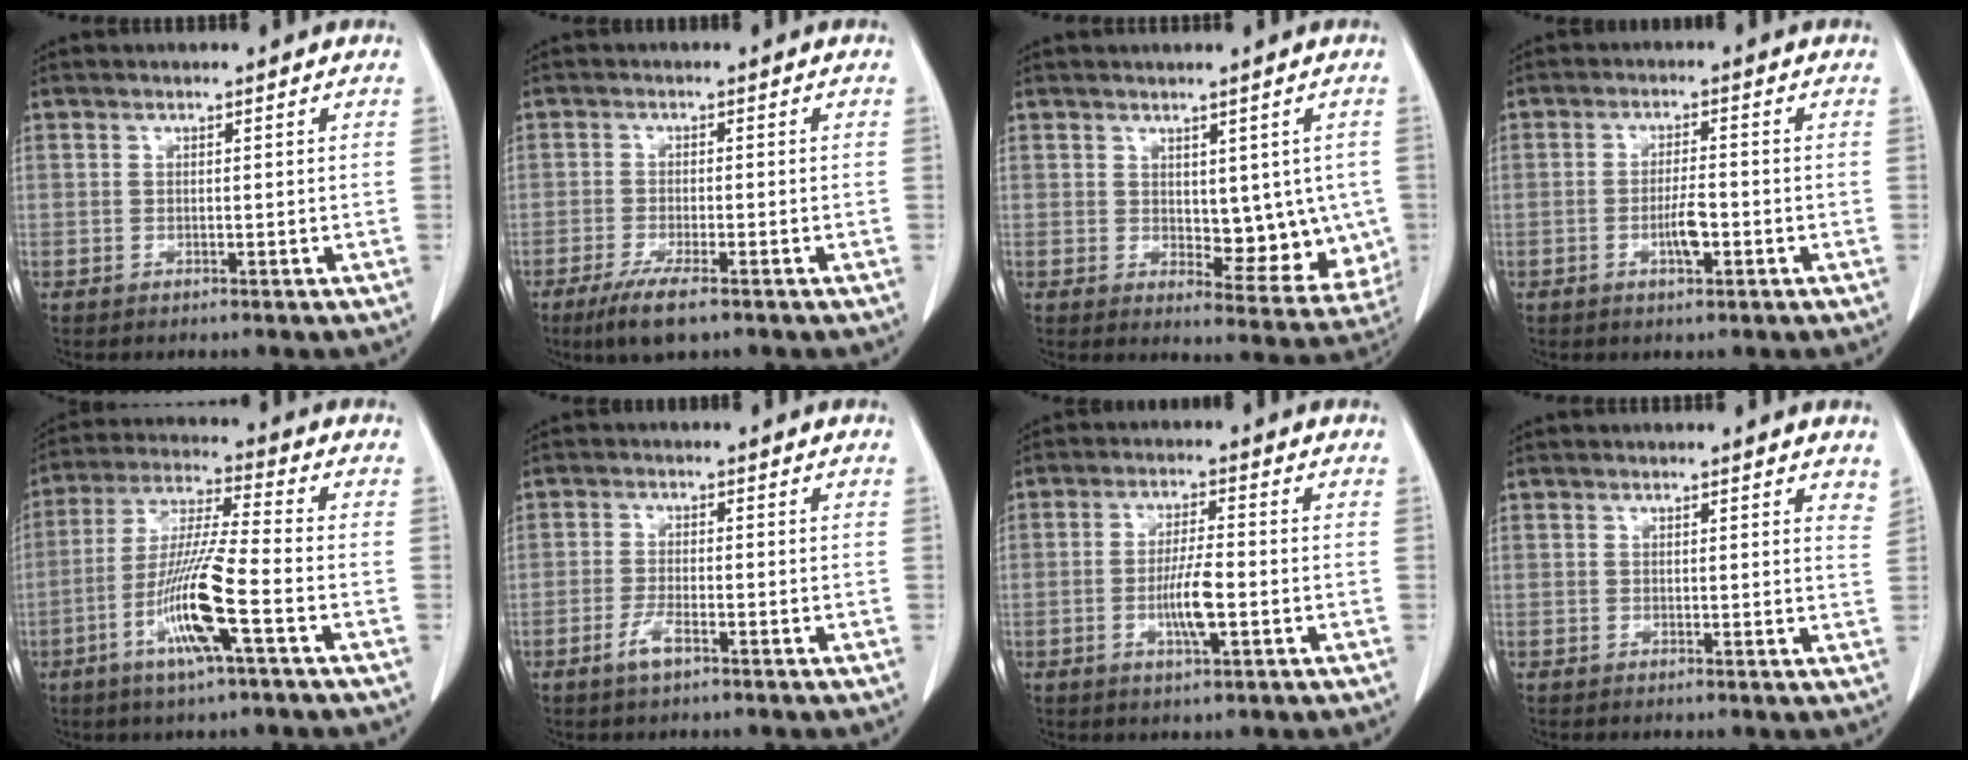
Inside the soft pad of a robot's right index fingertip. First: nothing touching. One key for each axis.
{"total": 5.9, "fx": -3.9, "fy": 0.8, "fz": 4.4, "tx": -0.081, "ty": -0.014, "tz": -0.065}
{"total": 9.0, "fx": 0.4, "fy": 4.6, "fz": 7.7, "tx": -0.074, "ty": -0.009, "tz": 0.017}
{"total": 3.8, "fx": -1.3, "fy": 0.7, "fz": 3.5, "tx": -0.065, "ty": 0.000, "tz": -0.023}
{"total": 12.2, "fx": -4.7, "fy": -0.1, "fz": 11.3, "tx": -0.229, "ty": -0.009, "tz": -0.092}
{"total": 3.1, "fx": -1.9, "fy": 0.6, "fz": 2.4, "tx": -0.050, "ty": -0.001, "tz": -0.038}
{"total": 5.9, "fx": -1.5, "fy": 0.8, "fz": 5.6, "tx": -0.109, "ty": -0.003, "tz": -0.026}
{"total": 3.3, "fx": 3.0, "fy": 0.8, "fz": 1.3, "tx": -0.007, "ty": -0.010, "tz": 0.017}